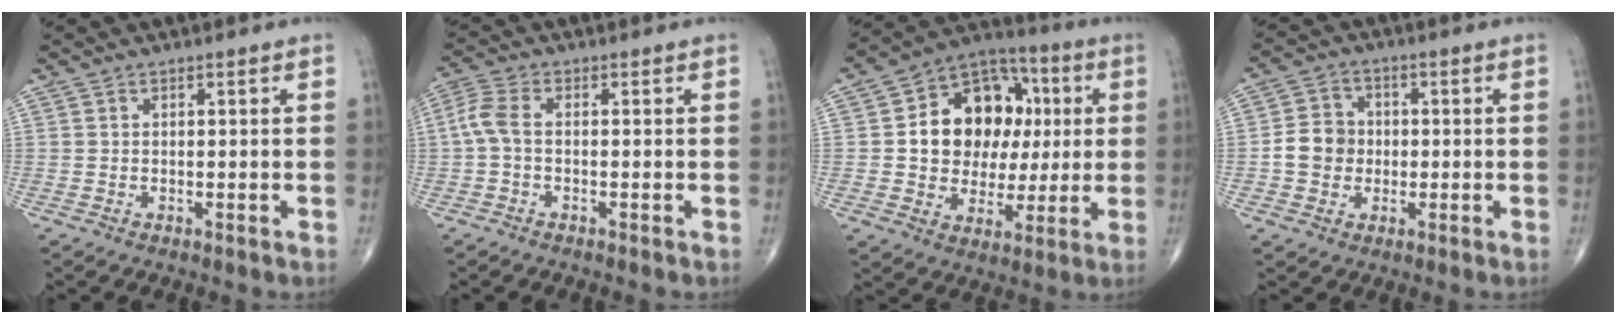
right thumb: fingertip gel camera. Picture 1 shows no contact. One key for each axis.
{"total": 4.3, "fx": -0.5, "fy": 2.1, "fz": 3.7, "tx": -0.099, "ty": 0.012, "tz": -0.020}
{"total": 18.1, "fx": 2.6, "fy": 13.7, "fz": 11.5, "tx": -0.128, "ty": 0.021, "tz": 0.041}
{"total": 6.8, "fx": -0.7, "fy": 6.0, "fz": 3.0, "tx": -0.032, "ty": 0.016, "tz": -0.021}